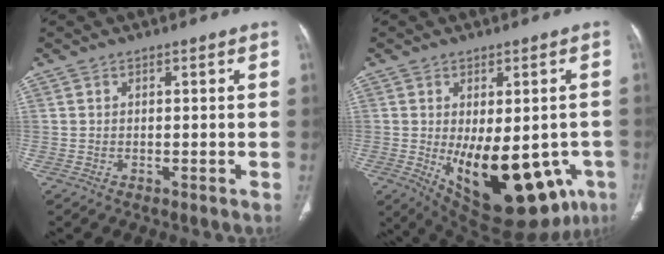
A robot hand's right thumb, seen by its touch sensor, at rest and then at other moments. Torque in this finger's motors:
{"motor_torque": [2.56, 2.44, 2.15, -0.52, 0.54]}